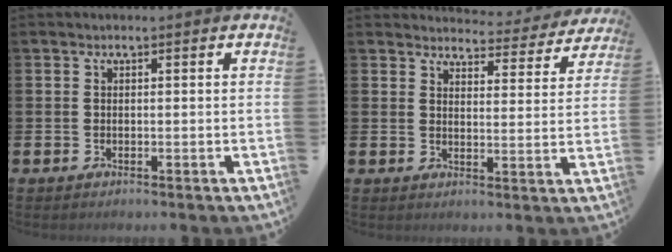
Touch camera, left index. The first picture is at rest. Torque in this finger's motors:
{"motor_torque": [1.03, -1.11, 0.05, -0.01]}